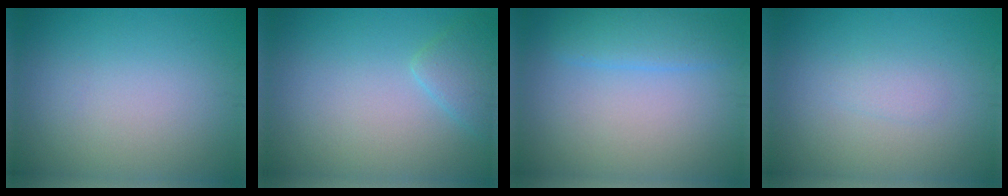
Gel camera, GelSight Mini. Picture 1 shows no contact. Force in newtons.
{"total": 2.1, "press": 2.1, "slide": 0.1}
{"total": 2.8, "press": 2.8, "slide": 0.3}
{"total": 1.0, "press": 1.0, "slide": 0.1}